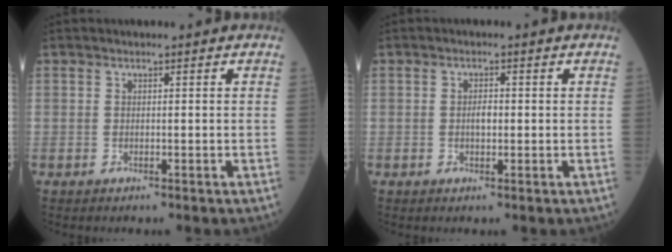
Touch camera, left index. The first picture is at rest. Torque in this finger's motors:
{"motor_torque": [0.24, 0.14, 0.05, 0.01]}